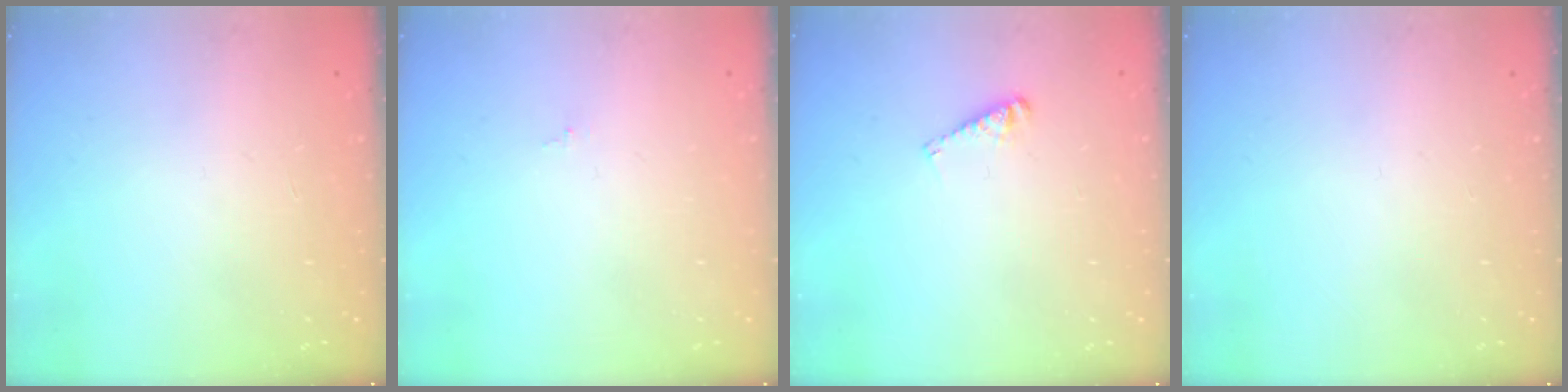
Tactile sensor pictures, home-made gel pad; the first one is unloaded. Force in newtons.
{"total": 0.0}
{"total": 3.3, "press": 3.3, "slide": 0.3}
{"total": 0.0}